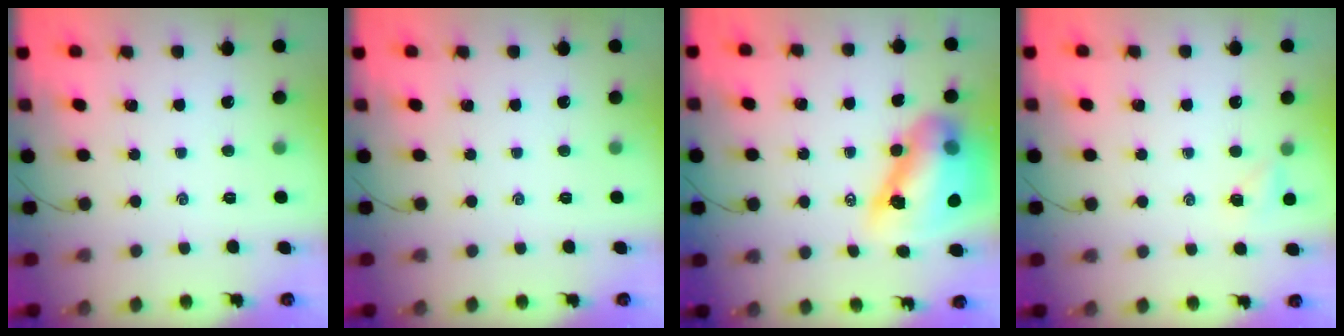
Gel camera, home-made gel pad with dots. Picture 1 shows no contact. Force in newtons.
{"total": 0.0}
{"total": 16.6, "press": 16.0, "slide": 4.6}
{"total": 3.9, "press": 3.7, "slide": 1.2}